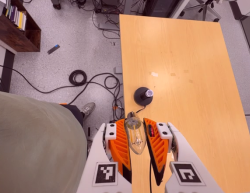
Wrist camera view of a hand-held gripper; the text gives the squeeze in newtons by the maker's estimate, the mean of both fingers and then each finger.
{"total": 20.6, "left": 22.6, "right": 18.6}